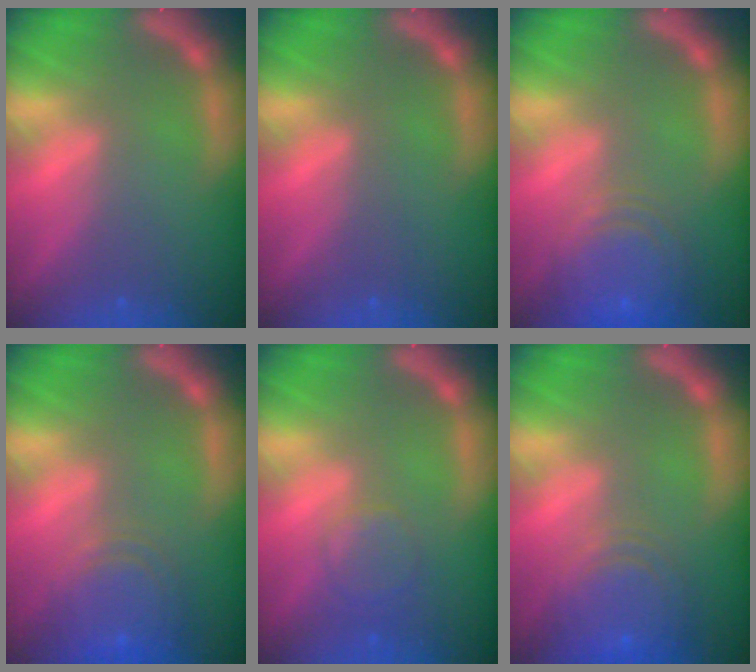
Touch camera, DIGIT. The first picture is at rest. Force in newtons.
{"total": 0.0}
{"total": 8.0}
{"total": 6.5}
{"total": 2.9}
{"total": 7.5}